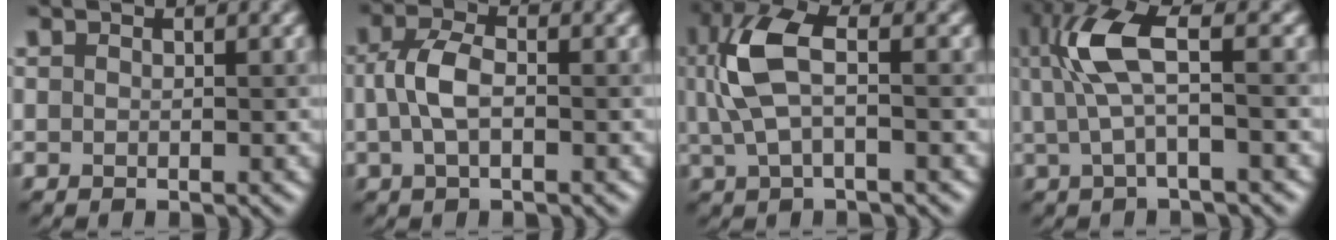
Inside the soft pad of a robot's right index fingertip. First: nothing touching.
{"total": 3.3, "force": [-0.3, 1.6, 2.9], "torque": [-0.064, 0.010, -0.003]}
{"total": 5.5, "force": [1.0, 2.3, 4.9], "torque": [-0.118, 0.013, 0.020]}
{"total": 5.1, "force": [1.2, 1.1, 4.8], "torque": [-0.108, 0.014, 0.026]}